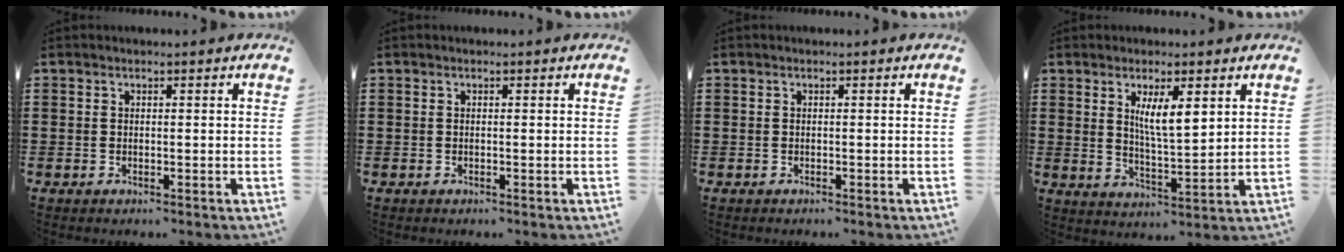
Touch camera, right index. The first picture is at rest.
{"total": 0.0}
{"total": 0.0}
{"total": 5.7, "force": [2.5, 1.4, 5.0], "torque": [-0.096, -0.001, 0.040]}